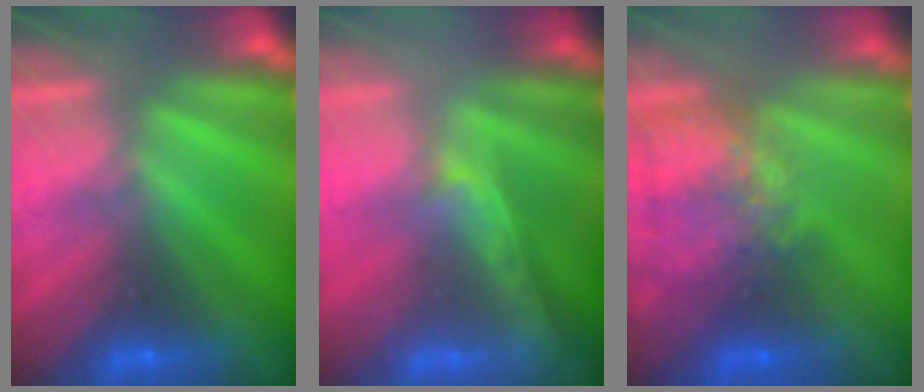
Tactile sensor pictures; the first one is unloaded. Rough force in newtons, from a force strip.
{"total": 1.8}
{"total": 7.4}